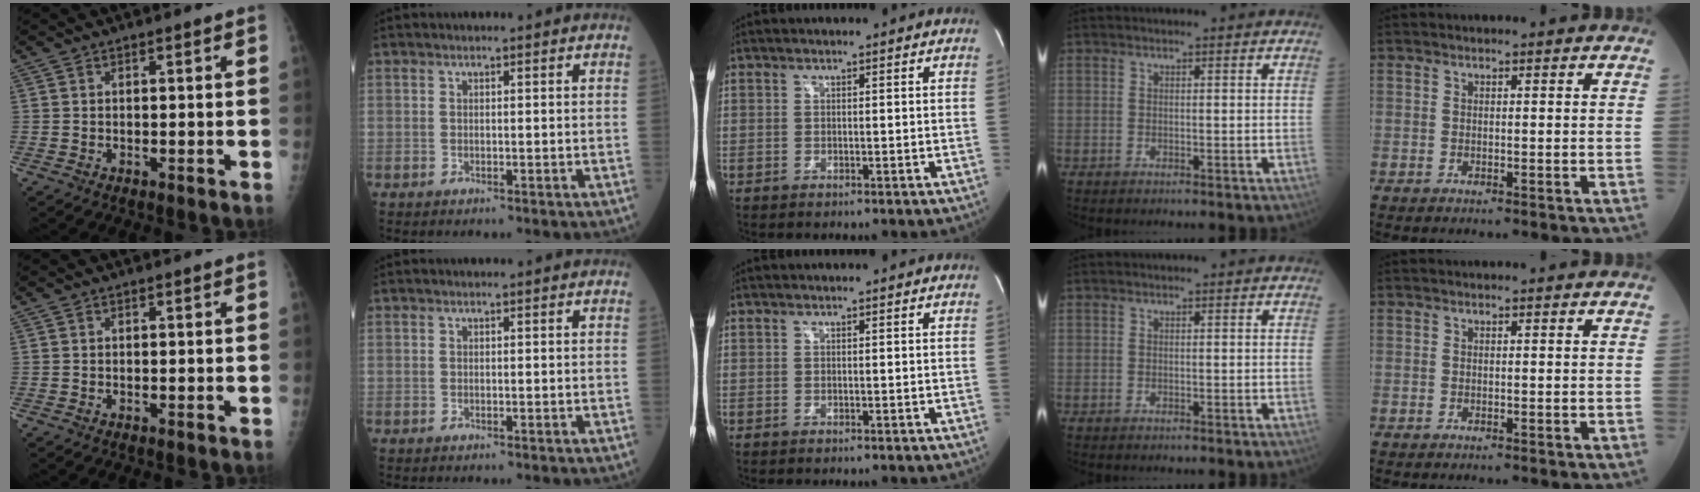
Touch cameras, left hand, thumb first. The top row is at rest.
{}